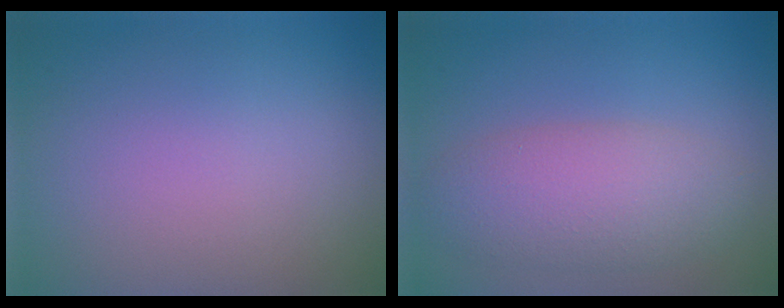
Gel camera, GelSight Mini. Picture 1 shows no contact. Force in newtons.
{"total": 4.9, "press": 4.8, "slide": 0.4}